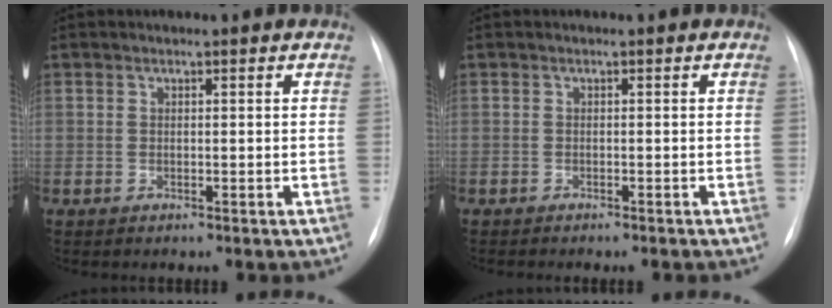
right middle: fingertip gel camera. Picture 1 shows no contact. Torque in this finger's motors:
{"motor_torque": [0.07, -0.03, 0.00, 0.00]}